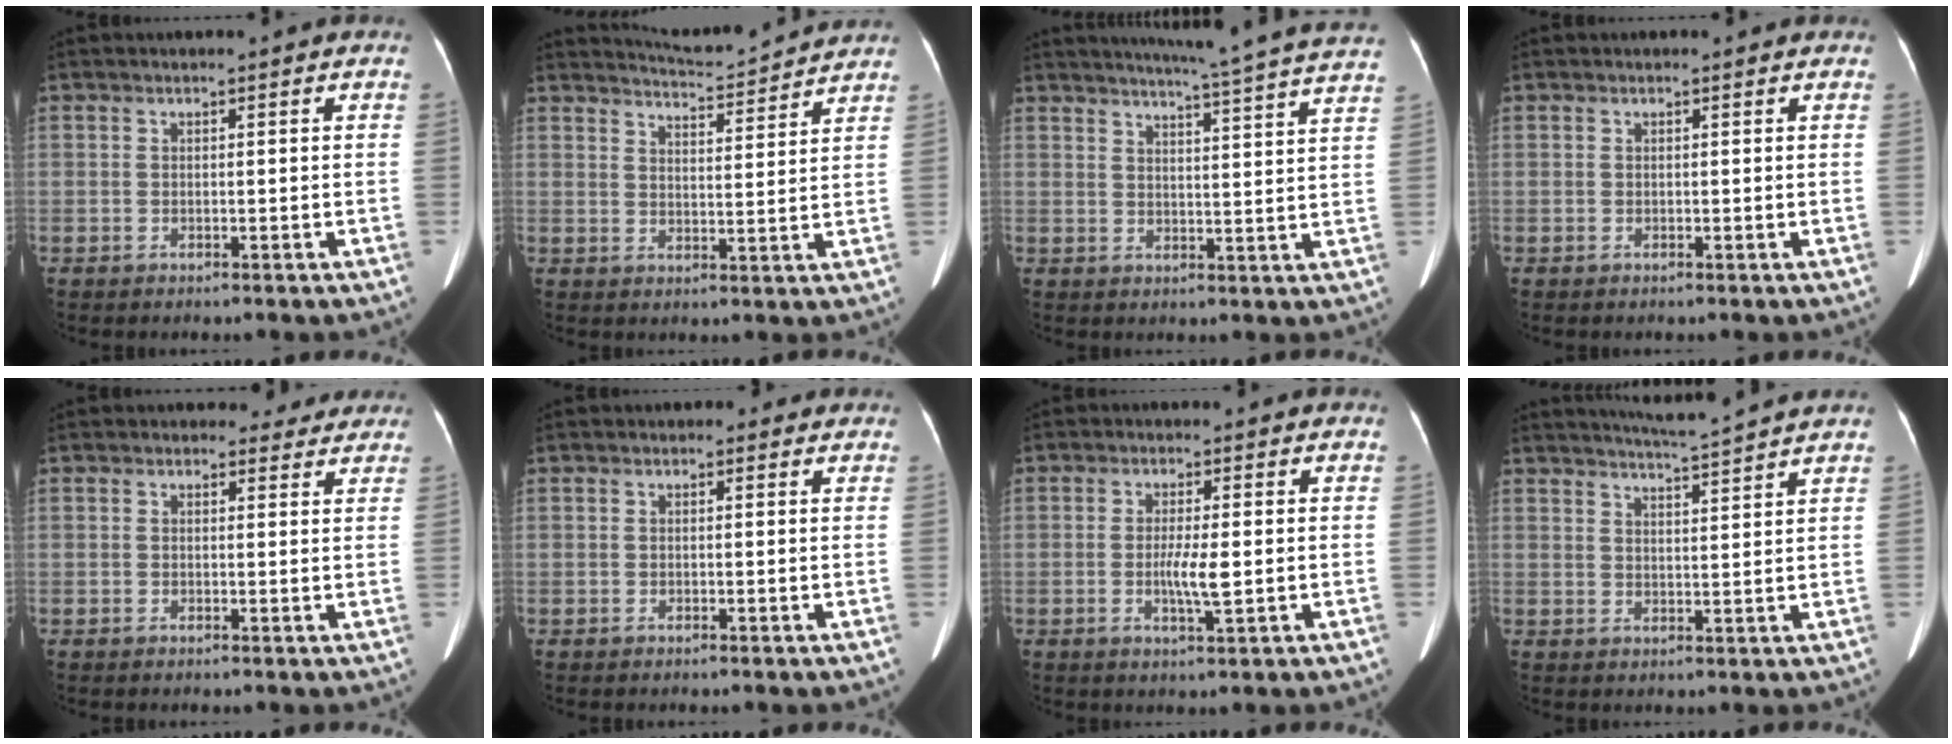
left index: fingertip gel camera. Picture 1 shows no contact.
{"total": 8.5, "force": [8.5, -0.6, 0.9], "torque": [-0.030, 0.007, 0.121]}
{"total": 19.6, "force": [17.9, -1.5, 7.8], "torque": [-0.121, -0.047, 0.210]}
{"total": 0.0}
{"total": 2.8, "force": [2.3, 1.7, 0.1], "torque": [0.003, 0.002, 0.018]}
{"total": 0.8, "force": [0.3, 0.7, 0.2], "torque": [-0.004, 0.003, -0.001]}
{"total": 4.2, "force": [-0.5, 0.5, 4.1], "torque": [-0.081, -0.006, -0.008]}
{"total": 7.2, "force": [6.7, -1.3, 2.2], "torque": [-0.043, 0.002, 0.098]}